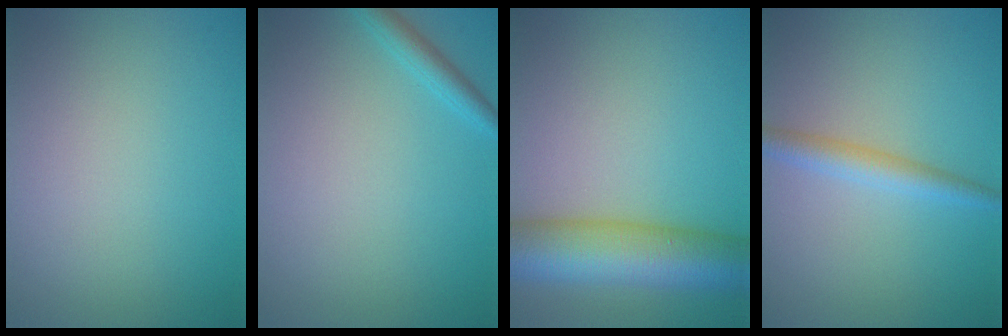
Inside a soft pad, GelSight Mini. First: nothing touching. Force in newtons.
{"total": 1.8, "press": 1.7, "slide": 0.1}
{"total": 9.4, "press": 9.4, "slide": 0.4}
{"total": 2.5, "press": 2.5, "slide": 0.0}